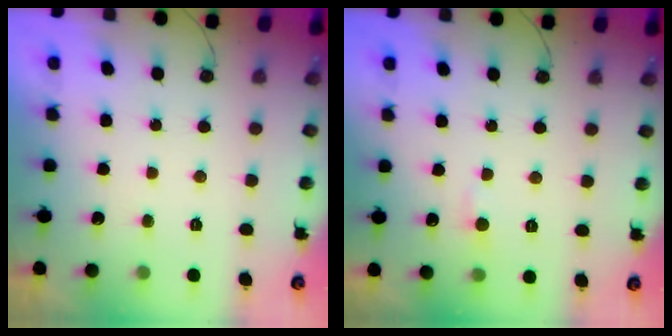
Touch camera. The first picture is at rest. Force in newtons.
{"total": 3.9, "press": 3.9, "slide": 0.6}